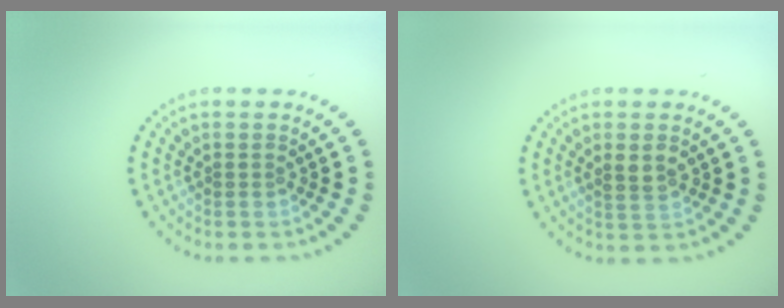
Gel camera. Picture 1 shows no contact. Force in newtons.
{"total": 1.6, "press": 1.6, "slide": 0.4}